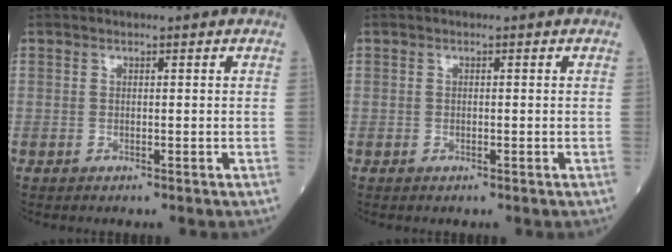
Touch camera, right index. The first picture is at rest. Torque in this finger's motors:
{"motor_torque": [-0.02, 0.05, -0.03, -0.01]}